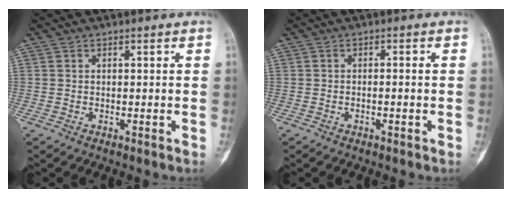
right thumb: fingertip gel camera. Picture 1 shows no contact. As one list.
[{"total": 1.2, "force": [-0.4, 0.2, 1.1], "torque": [-0.019, 0.007, -0.006]}]